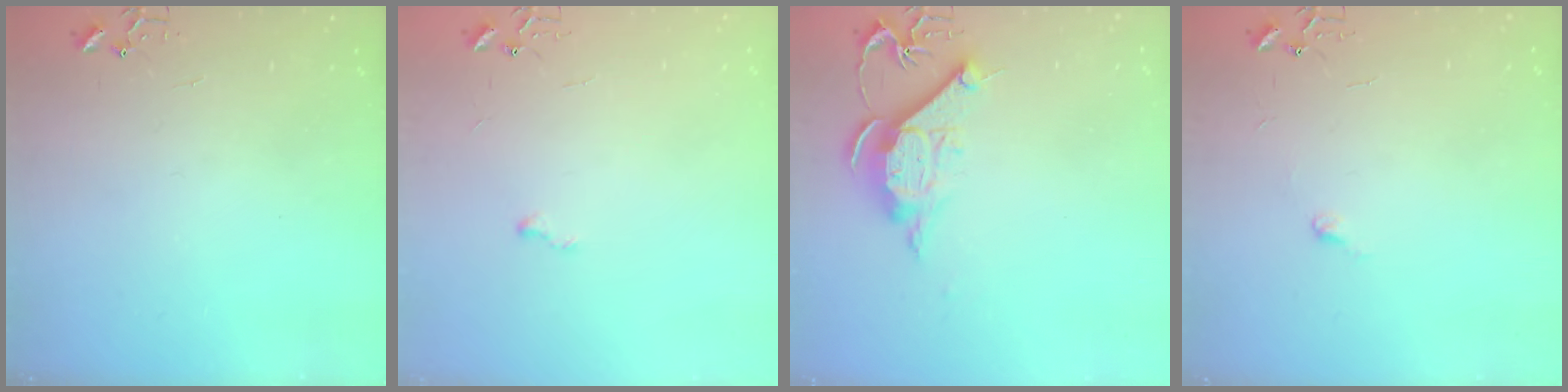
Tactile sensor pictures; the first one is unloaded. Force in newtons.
{"total": 4.1, "press": 4.1, "slide": 0.6}
{"total": 12.0, "press": 11.9, "slide": 1.2}
{"total": 4.7, "press": 4.7, "slide": 0.5}